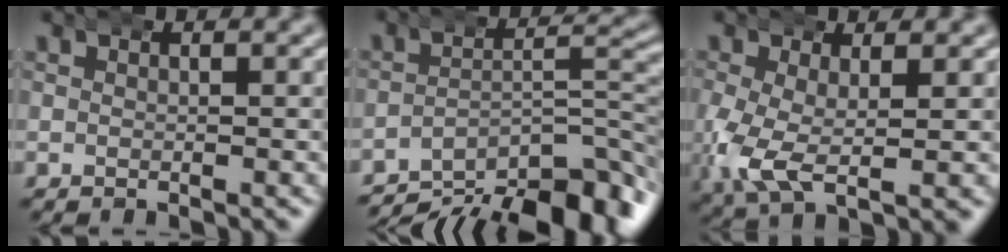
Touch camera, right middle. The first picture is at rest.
{"total": 12.5, "force": [-7.1, 5.6, 8.6], "torque": [-0.100, -0.029, -0.101]}
{"total": 6.9, "force": [-0.8, 4.1, 5.5], "torque": [-0.134, -0.028, -0.003]}